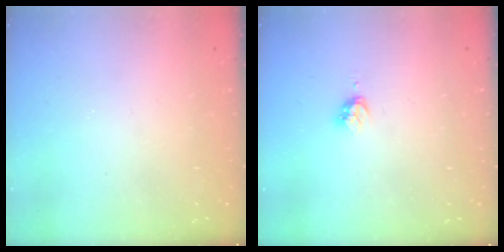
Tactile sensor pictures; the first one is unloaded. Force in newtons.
{"total": 2.9, "press": 2.8, "slide": 0.4}